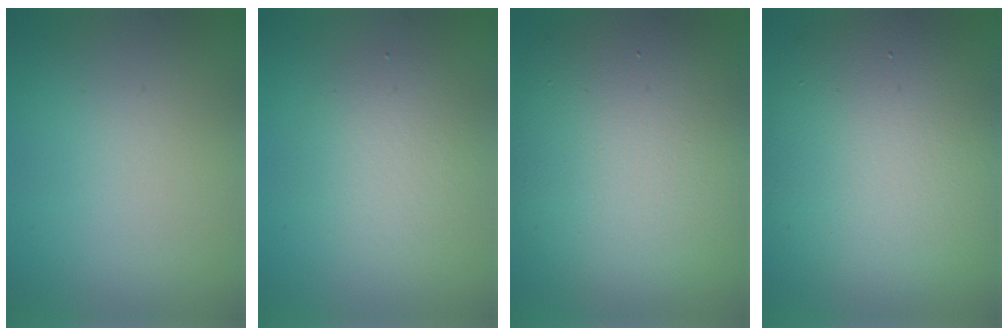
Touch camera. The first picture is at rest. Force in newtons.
{"total": 2.9, "press": 2.9, "slide": 0.4}
{"total": 13.4, "press": 13.4, "slide": 0.8}
{"total": 12.3, "press": 12.2, "slide": 0.9}